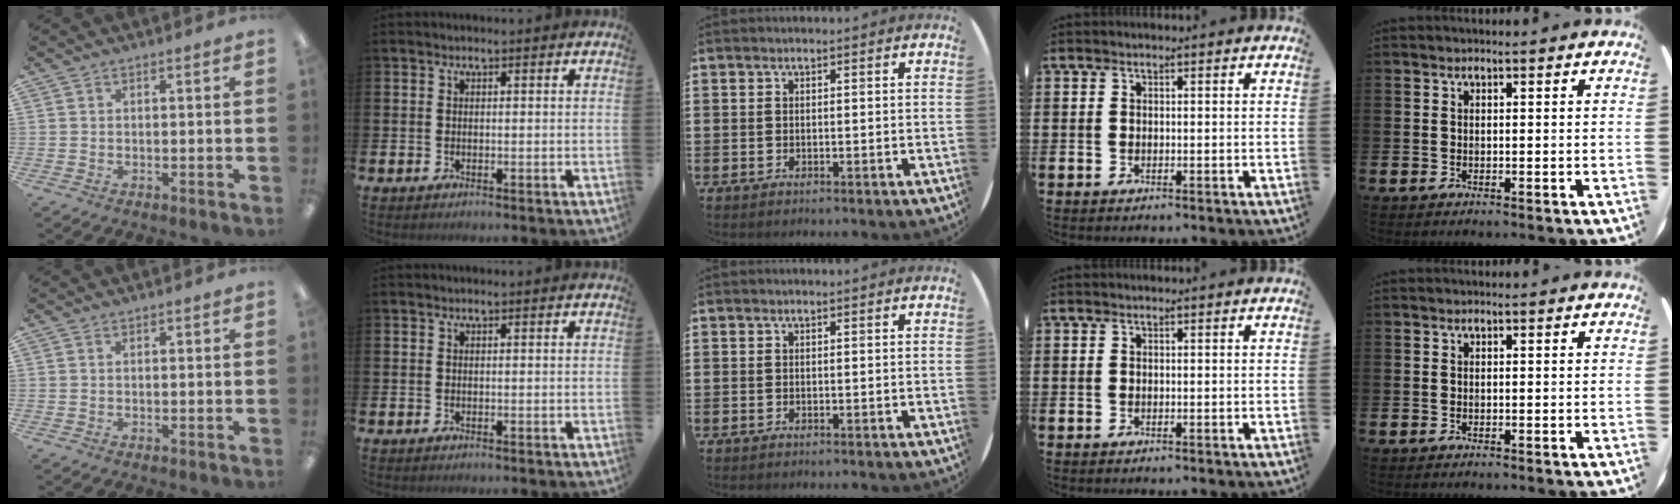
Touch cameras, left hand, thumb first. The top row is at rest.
{}